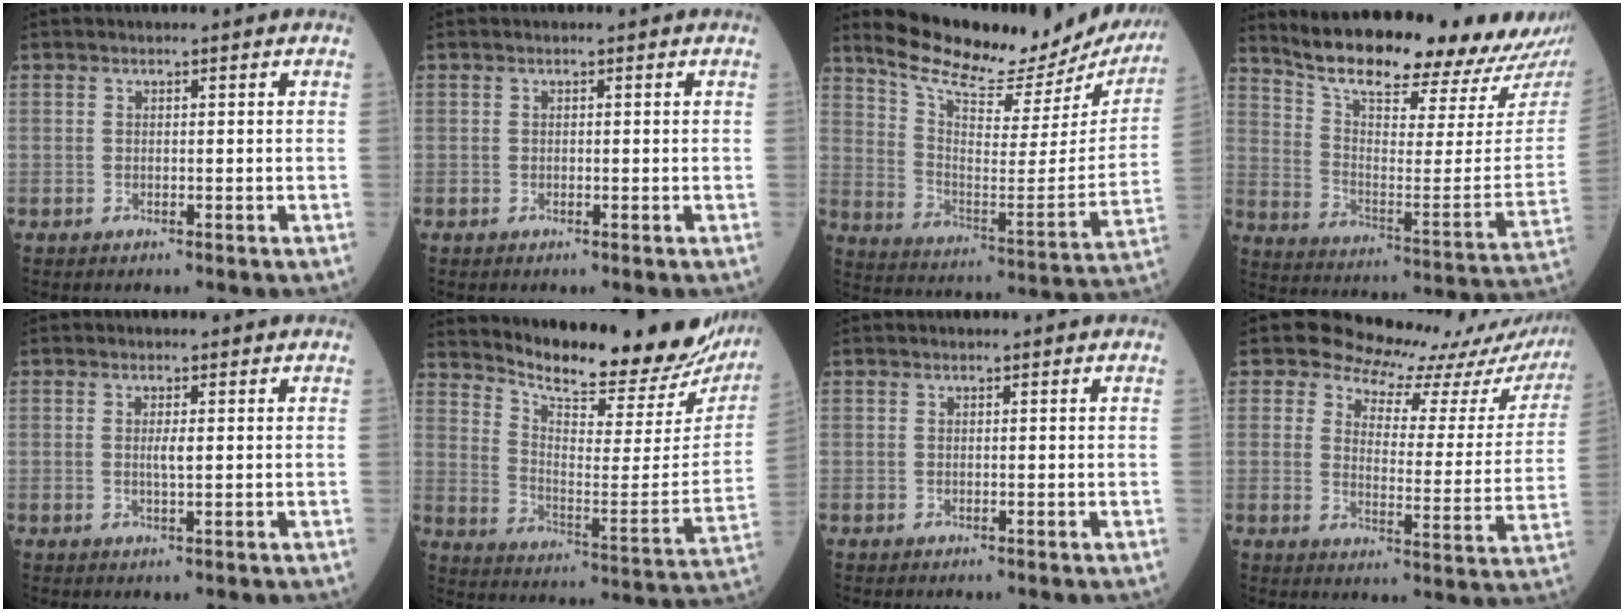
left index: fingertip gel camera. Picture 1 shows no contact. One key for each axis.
{"total": 0.0}
{"total": 24.2, "fx": 22.2, "fy": 4.9, "fz": 8.2, "tx": -0.135, "ty": -0.066, "tz": 0.305}
{"total": 23.7, "fx": 21.2, "fy": 3.9, "fz": 9.9, "tx": -0.158, "ty": -0.056, "tz": 0.295}
{"total": 1.7, "fx": 0.1, "fy": 0.2, "fz": 1.7, "tx": -0.036, "ty": 0.000, "tz": 0.002}
{"total": 24.6, "fx": 23.0, "fy": 4.6, "fz": 7.6, "tx": -0.123, "ty": -0.085, "tz": 0.302}
{"total": 0.0}
{"total": 16.3, "fx": 15.4, "fy": 4.8, "fz": 2.1, "tx": -0.002, "ty": -0.073, "tz": 0.157}